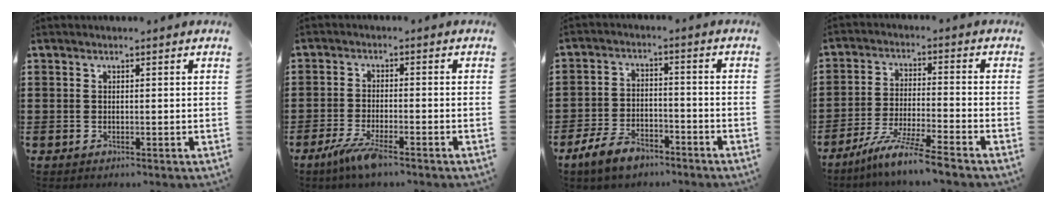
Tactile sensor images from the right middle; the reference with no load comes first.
{"total": 5.0, "force": [-3.4, 0.6, 3.7], "torque": [-0.083, -0.014, -0.065]}
{"total": 6.4, "force": [-5.0, 2.6, 3.1], "torque": [-0.069, 0.011, -0.098]}
{"total": 7.5, "force": [-6.6, -0.7, 3.7], "torque": [-0.073, -0.015, -0.127]}